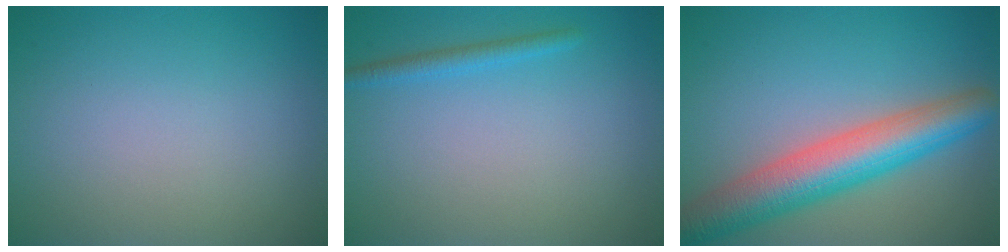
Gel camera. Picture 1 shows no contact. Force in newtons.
{"total": 1.5, "press": 1.4, "slide": 0.1}
{"total": 7.8, "press": 7.8, "slide": 0.3}